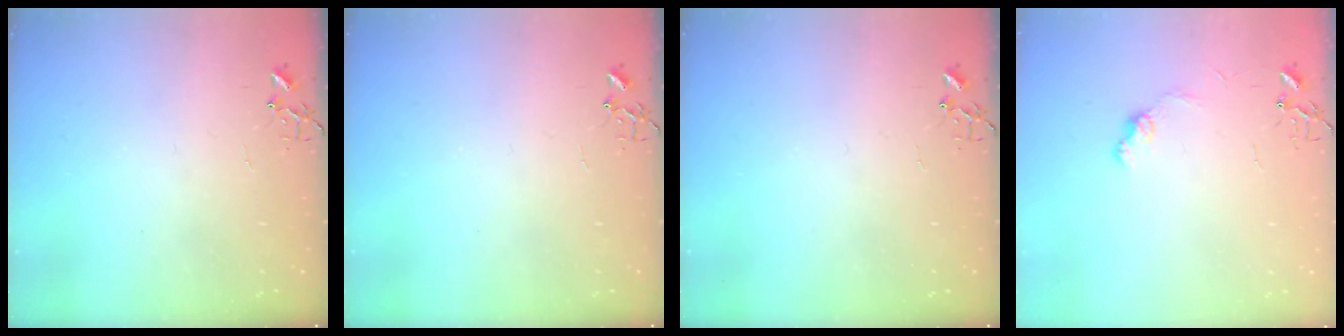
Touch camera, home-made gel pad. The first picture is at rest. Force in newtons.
{"total": 0.0}
{"total": 0.0}
{"total": 8.7, "press": 8.7, "slide": 0.7}